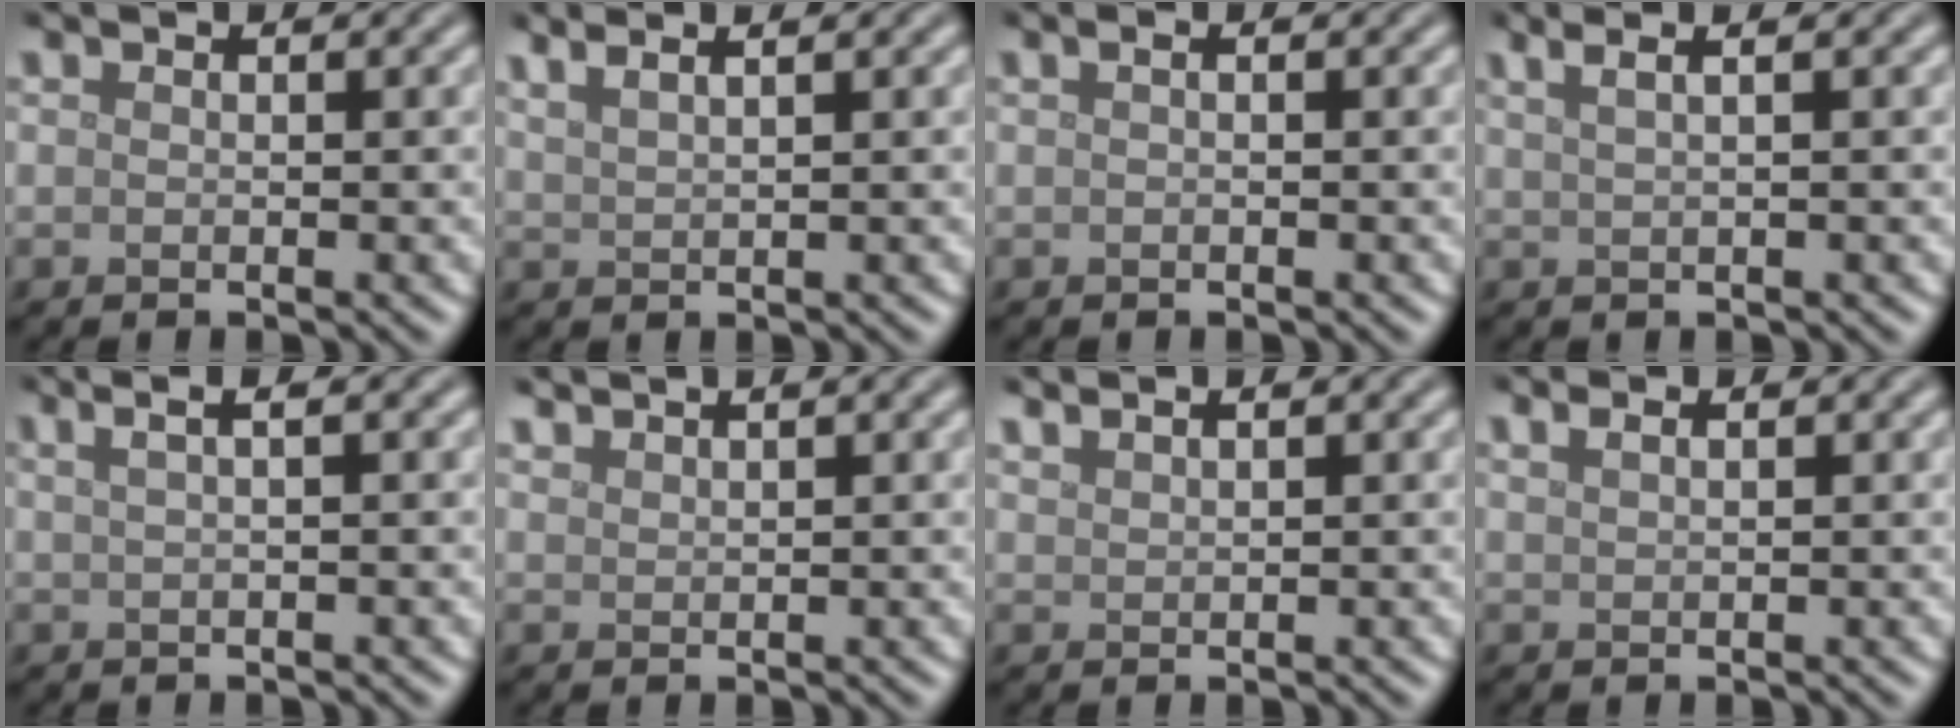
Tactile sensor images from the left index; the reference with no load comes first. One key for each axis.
{"total": 4.2, "fx": 2.9, "fy": 1.6, "fz": 2.6, "tx": -0.018, "ty": 0.025, "tz": 0.017}
{"total": 0.6, "fx": 0.1, "fy": 0.1, "fz": 0.5, "tx": -0.012, "ty": 0.004, "tz": 0.001}
{"total": 5.2, "fx": 2.9, "fy": 2.4, "fz": 3.5, "tx": -0.029, "ty": 0.038, "tz": 0.013}
{"total": 4.2, "fx": 1.9, "fy": 1.9, "fz": 3.1, "tx": -0.023, "ty": 0.023, "tz": 0.000}
{"total": 1.8, "fx": 1.6, "fy": 0.3, "fz": 0.6, "tx": -0.008, "ty": 0.007, "tz": 0.024}
{"total": 1.7, "fx": 1.4, "fy": 0.4, "fz": 0.7, "tx": -0.007, "ty": 0.005, "tz": 0.019}
{"total": 1.6, "fx": 1.2, "fy": 0.6, "fz": 0.9, "tx": -0.010, "ty": 0.000, "tz": 0.013}